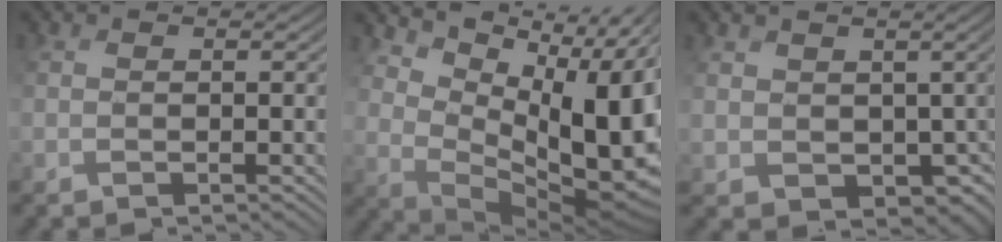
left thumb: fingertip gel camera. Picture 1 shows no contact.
{"total": 14.1, "force": [5.3, 6.5, 11.3], "torque": [-0.171, 0.008, 0.113]}
{"total": 3.3, "force": [0.4, 3.3, 0.5], "torque": [-0.028, -0.031, 0.023]}